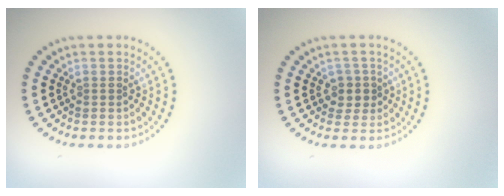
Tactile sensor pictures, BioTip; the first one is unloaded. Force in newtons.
{"total": 1.9, "press": 1.6, "slide": 1.1}